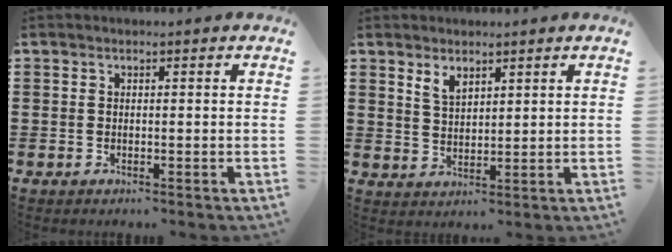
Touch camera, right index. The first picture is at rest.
{"total": 2.9, "force": [2.2, 1.5, 1.3], "torque": [-0.033, 0.004, 0.041]}